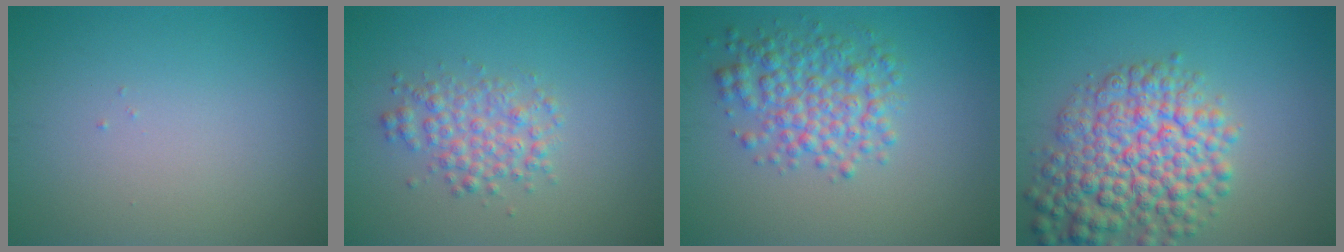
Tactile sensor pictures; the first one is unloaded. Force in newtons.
{"total": 3.0, "press": 3.0, "slide": 0.1}
{"total": 4.5, "press": 4.5, "slide": 0.1}
{"total": 8.4, "press": 8.4, "slide": 0.3}